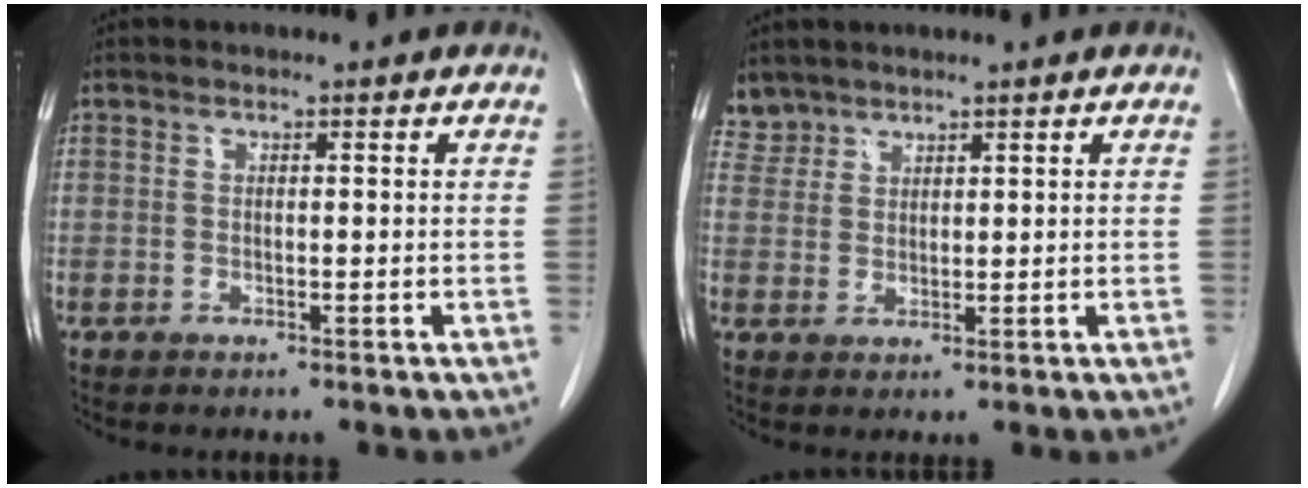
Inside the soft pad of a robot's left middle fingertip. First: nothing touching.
{"total": 3.1, "force": [2.7, 1.4, -0.5], "torque": [0.016, 0.008, 0.055]}